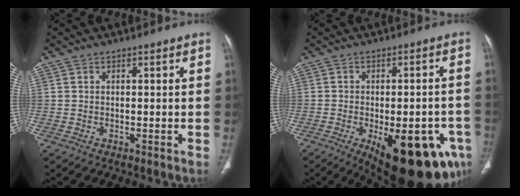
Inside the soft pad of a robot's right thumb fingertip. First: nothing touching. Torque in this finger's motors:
{"motor_torque": [3.05, 1.96, 1.37, -1.40, 0.48]}